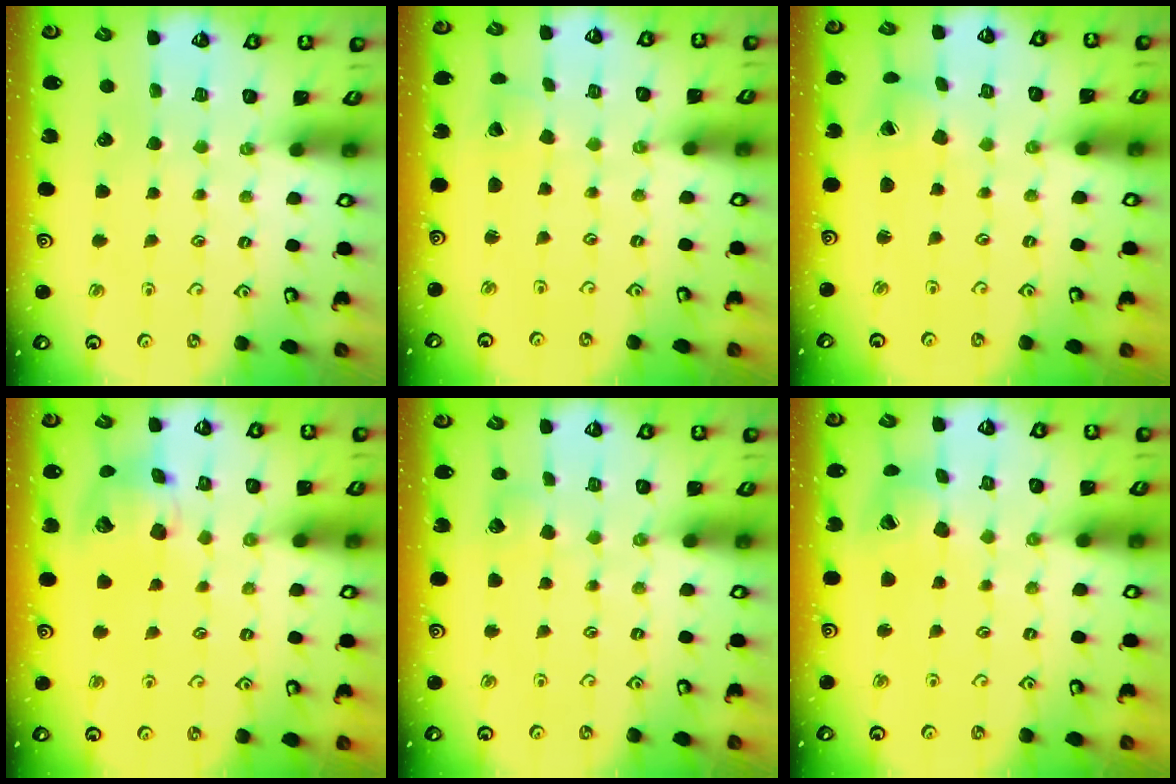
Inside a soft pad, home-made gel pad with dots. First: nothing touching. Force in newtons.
{"total": 2.4, "press": 2.4, "slide": 0.1}
{"total": 2.4, "press": 2.4, "slide": 0.3}
{"total": 13.3, "press": 13.1, "slide": 2.1}
{"total": 4.4, "press": 4.4, "slide": 0.6}
{"total": 11.7, "press": 11.6, "slide": 1.6}